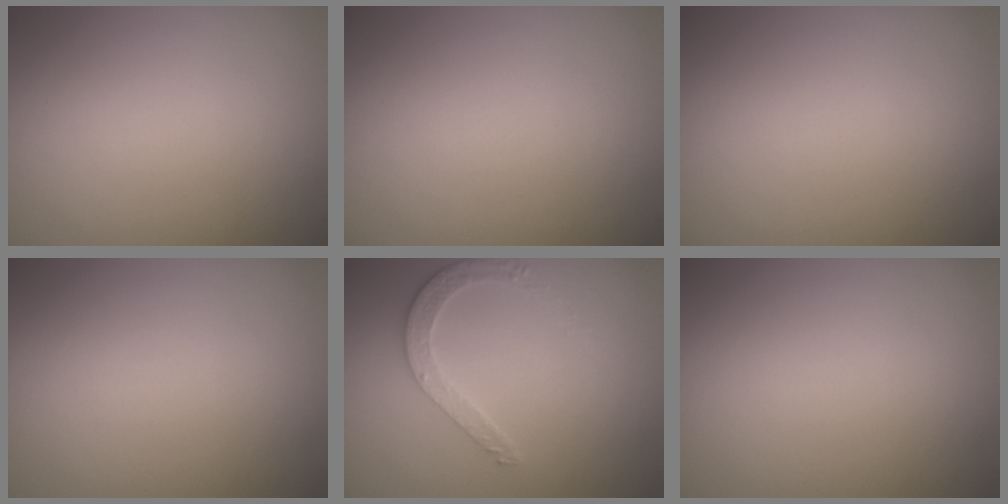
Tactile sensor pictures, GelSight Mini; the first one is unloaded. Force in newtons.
{"total": 0.0}
{"total": 0.0}
{"total": 0.0}
{"total": 2.8, "press": 2.5, "slide": 1.2}
{"total": 0.0}